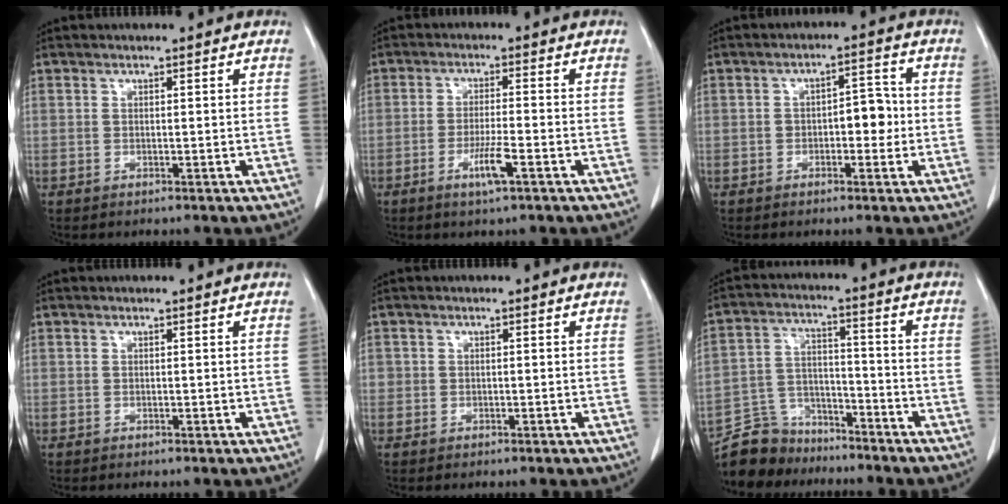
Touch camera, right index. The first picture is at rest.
{"total": 4.9, "force": [-2.3, 0.2, 4.3], "torque": [-0.080, -0.007, -0.042]}
{"total": 4.8, "force": [-0.6, 2.4, 4.1], "torque": [-0.053, 0.017, -0.008]}
{"total": 0.0}
{"total": 0.7, "force": [0.0, 0.7, 0.2], "torque": [0.004, 0.005, -0.002]}
{"total": 9.3, "force": [-8.3, 4.2, 0.1], "torque": [-0.006, 0.028, -0.147]}